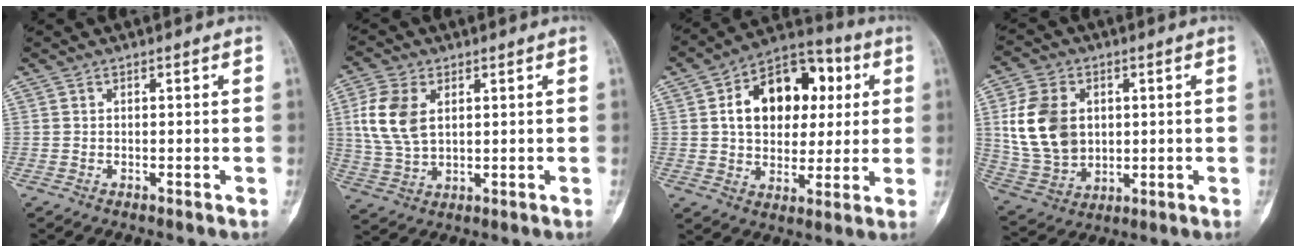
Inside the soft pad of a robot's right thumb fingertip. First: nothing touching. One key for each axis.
{"total": 9.6, "fx": 2.5, "fy": 5.9, "fz": 7.2, "tx": -0.151, "ty": -0.003, "tz": 0.054}
{"total": 17.9, "fx": 4.0, "fy": 12.1, "fz": 12.6, "tx": -0.153, "ty": 0.016, "tz": 0.060}
{"total": 14.0, "fx": 2.4, "fy": 10.4, "fz": 9.1, "tx": -0.158, "ty": -0.006, "tz": 0.058}